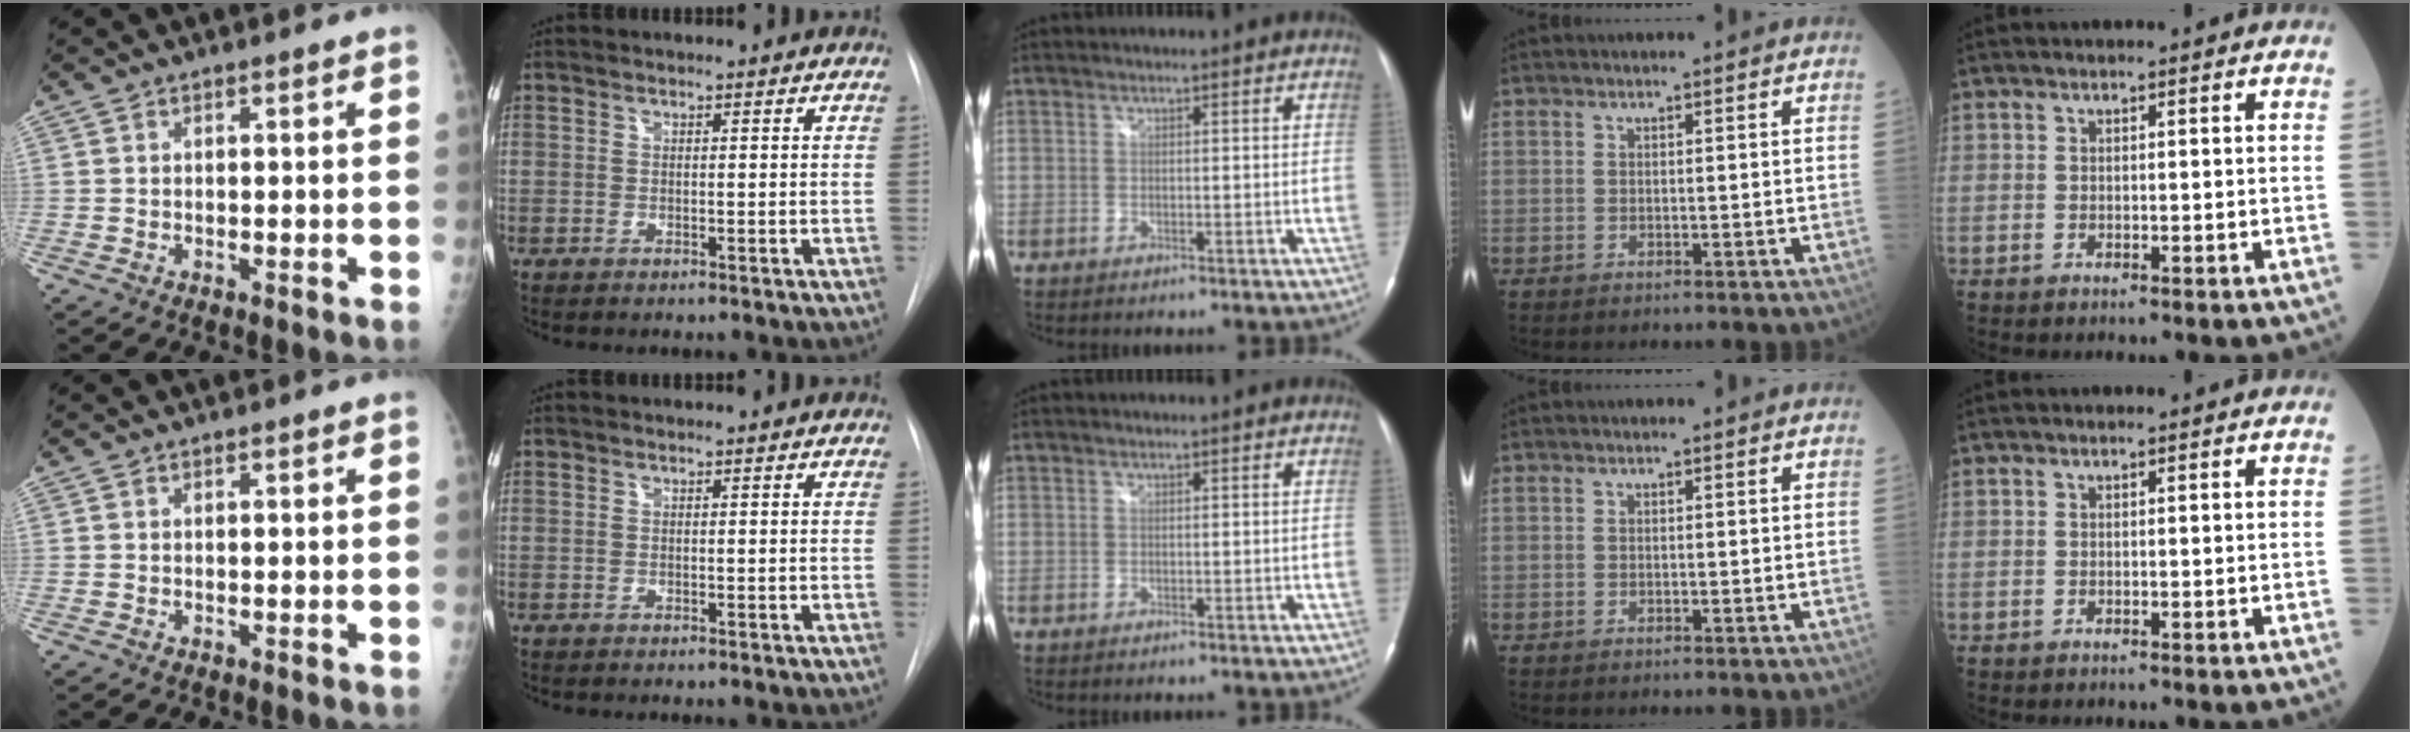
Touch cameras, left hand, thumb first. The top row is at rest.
{}